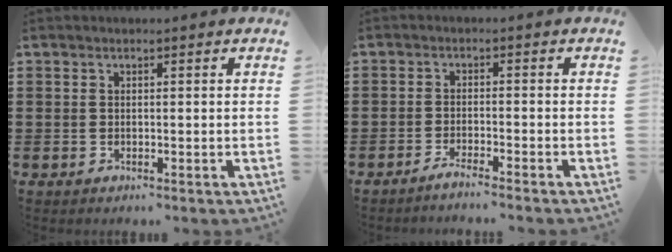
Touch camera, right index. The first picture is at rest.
{"total": 2.2, "force": [-2.0, -0.6, 0.6], "torque": [-0.009, -0.001, -0.039]}